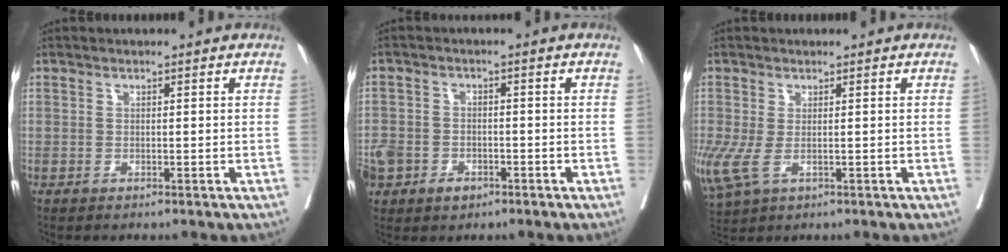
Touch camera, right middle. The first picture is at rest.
{"total": 9.7, "force": [-4.4, 7.6, 4.3], "torque": [-0.130, 0.007, -0.066]}
{"total": 7.8, "force": [-1.7, 4.2, 6.4], "torque": [-0.170, -0.018, -0.020]}